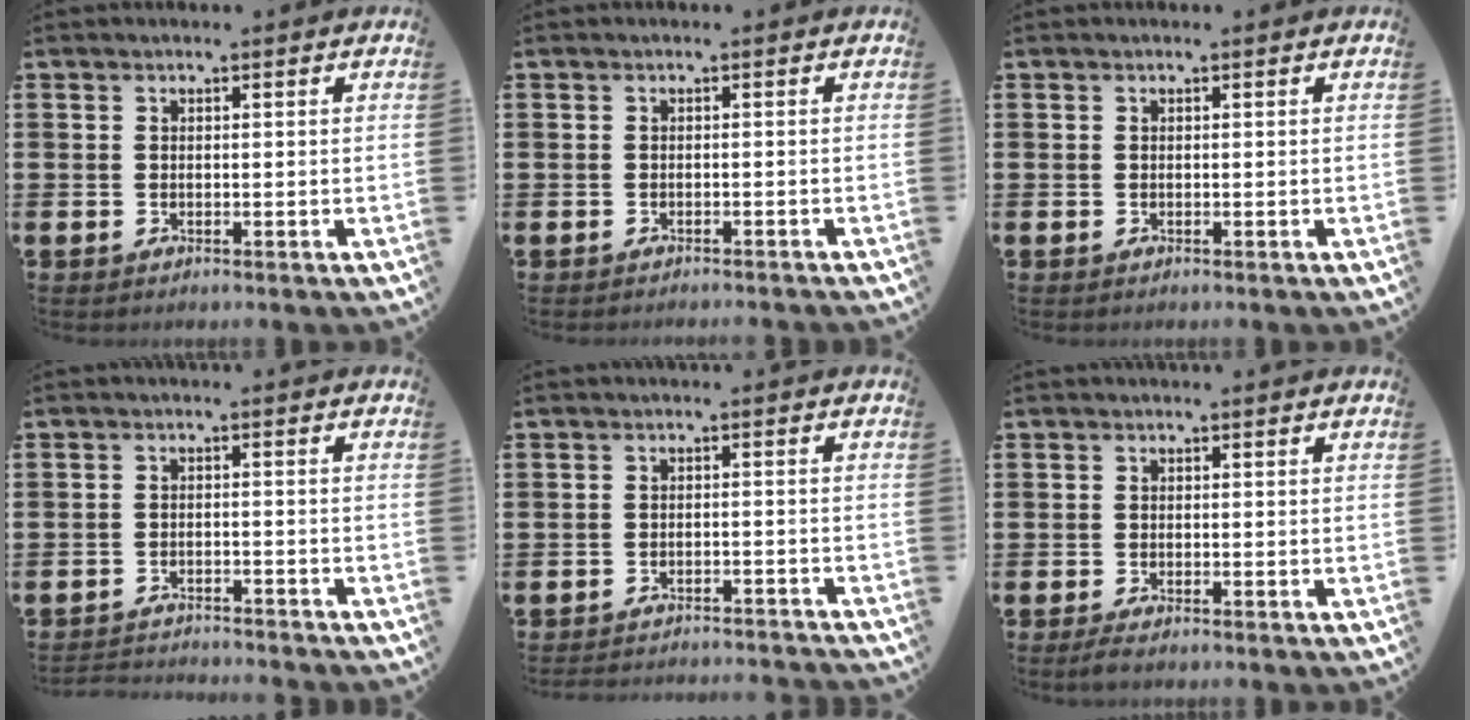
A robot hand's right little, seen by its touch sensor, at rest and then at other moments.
{"total": 0.6, "force": [-0.6, -0.2, 0.0], "torque": [0.000, -0.002, -0.012]}
{"total": 0.0}
{"total": 2.2, "force": [-2.2, -0.1, -0.2], "torque": [-0.001, 0.002, -0.047]}
{"total": 2.0, "force": [-2.0, -0.2, -0.1], "torque": [-0.001, 0.003, -0.043]}
{"total": 1.0, "force": [-0.5, 0.2, 0.8], "torque": [-0.015, -0.002, -0.010]}